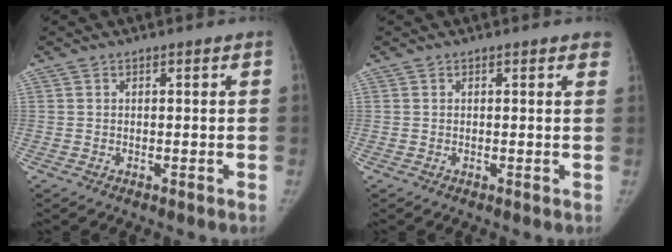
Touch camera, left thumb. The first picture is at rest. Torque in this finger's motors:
{"motor_torque": [0.09, -0.45, 0.51, -0.37, 0.11]}